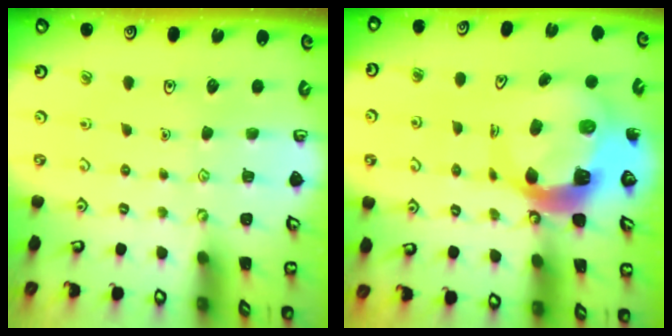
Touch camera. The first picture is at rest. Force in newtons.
{"total": 9.5, "press": 9.5, "slide": 1.0}